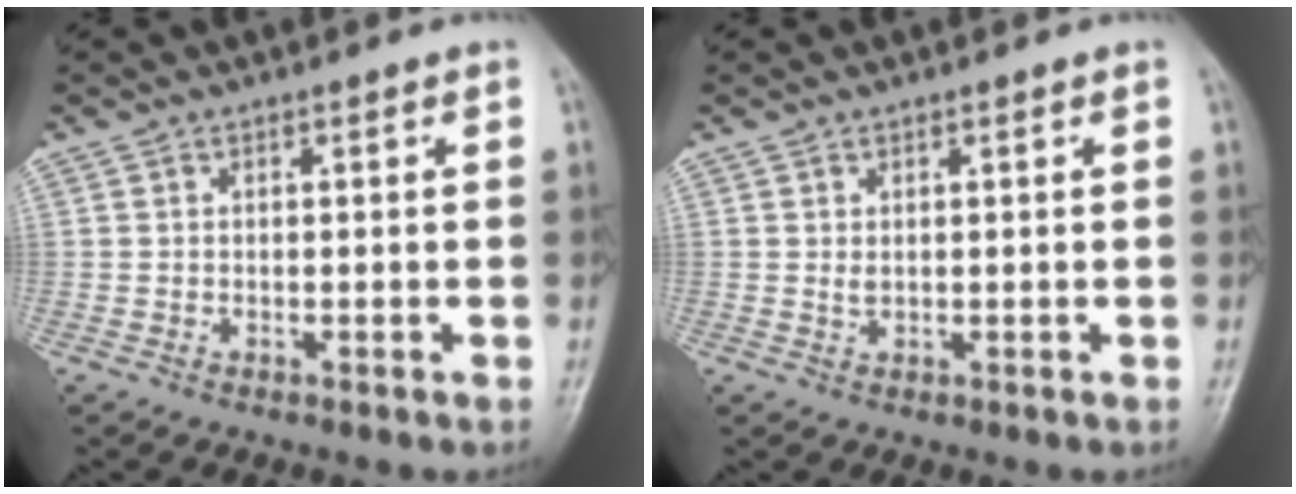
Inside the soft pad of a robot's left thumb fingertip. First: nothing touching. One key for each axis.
{"total": 1.3, "fx": 0.6, "fy": 0.6, "fz": 0.9, "tx": -0.013, "ty": -0.003, "tz": 0.013}